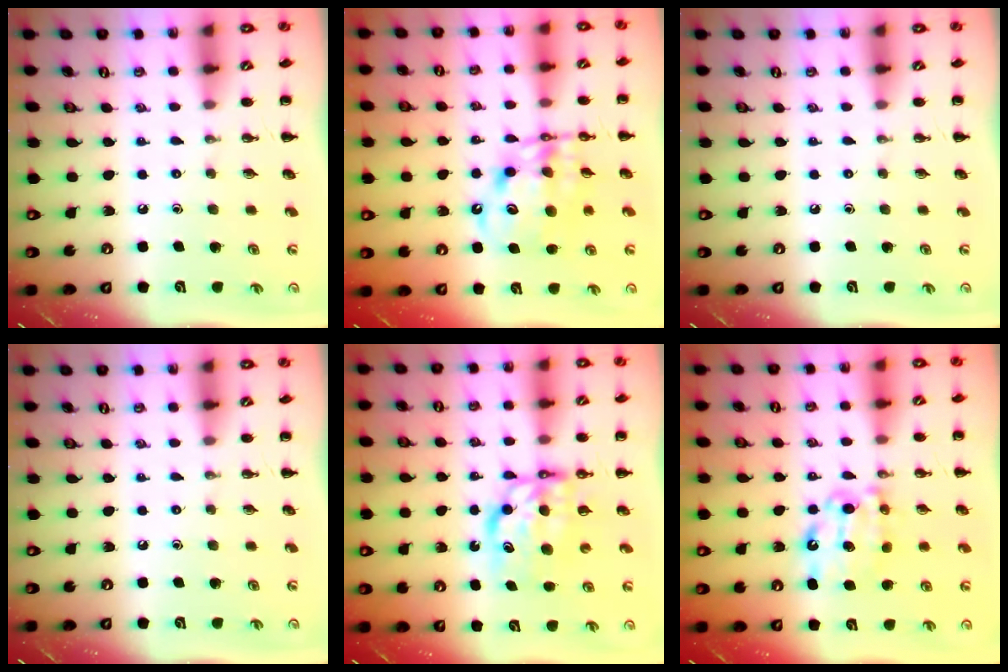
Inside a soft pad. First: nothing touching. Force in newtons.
{"total": 11.3, "press": 10.9, "slide": 2.9}
{"total": 0.0}
{"total": 0.0}
{"total": 7.5, "press": 7.3, "slide": 1.4}
{"total": 10.0, "press": 10.0, "slide": 0.8}